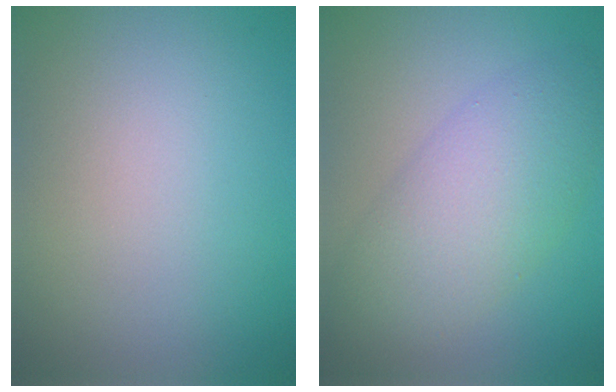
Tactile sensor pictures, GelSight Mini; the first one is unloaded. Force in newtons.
{"total": 6.8, "press": 6.8, "slide": 0.2}